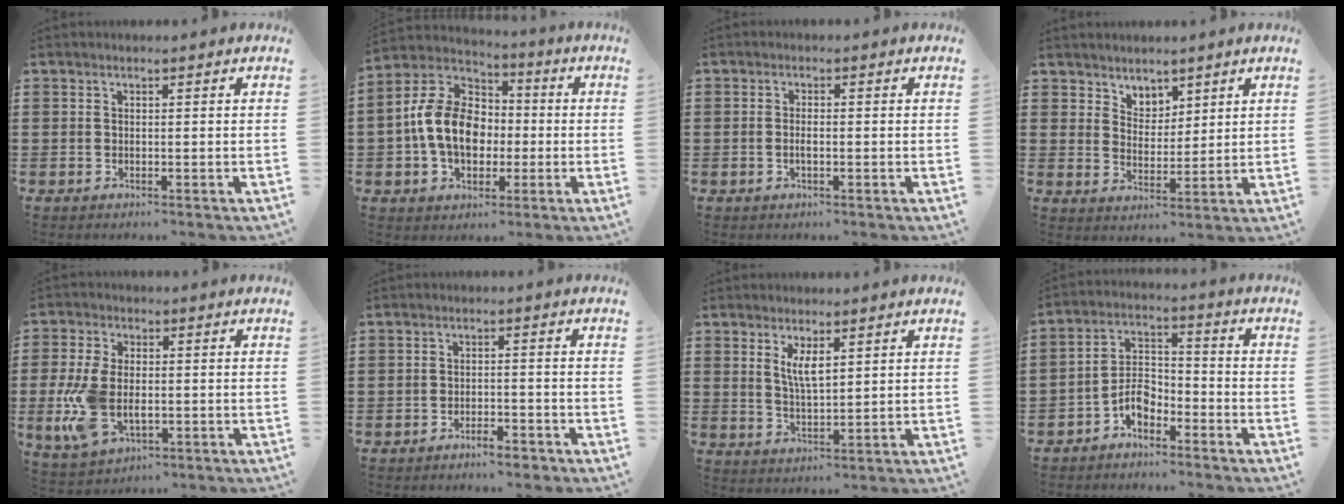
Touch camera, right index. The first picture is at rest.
{"total": 12.4, "force": [-1.4, 8.9, 8.5], "torque": [-0.209, 0.017, -0.029]}
{"total": 1.4, "force": [-0.3, 0.4, 1.3], "torque": [-0.025, 0.000, -0.006]}
{"total": 3.9, "force": [3.2, 2.1, 0.0], "torque": [-0.014, 0.000, 0.060]}
{"total": 8.9, "force": [-1.5, 5.0, 7.3], "torque": [-0.180, -0.008, -0.031]}
{"total": 2.4, "force": [-2.2, 0.5, 0.9], "torque": [-0.018, 0.004, -0.044]}
{"total": 3.9, "force": [1.7, 1.2, 3.3], "torque": [-0.069, 0.003, 0.029]}
{"total": 5.5, "force": [-3.5, 2.9, 3.1], "torque": [-0.070, 0.013, -0.069]}